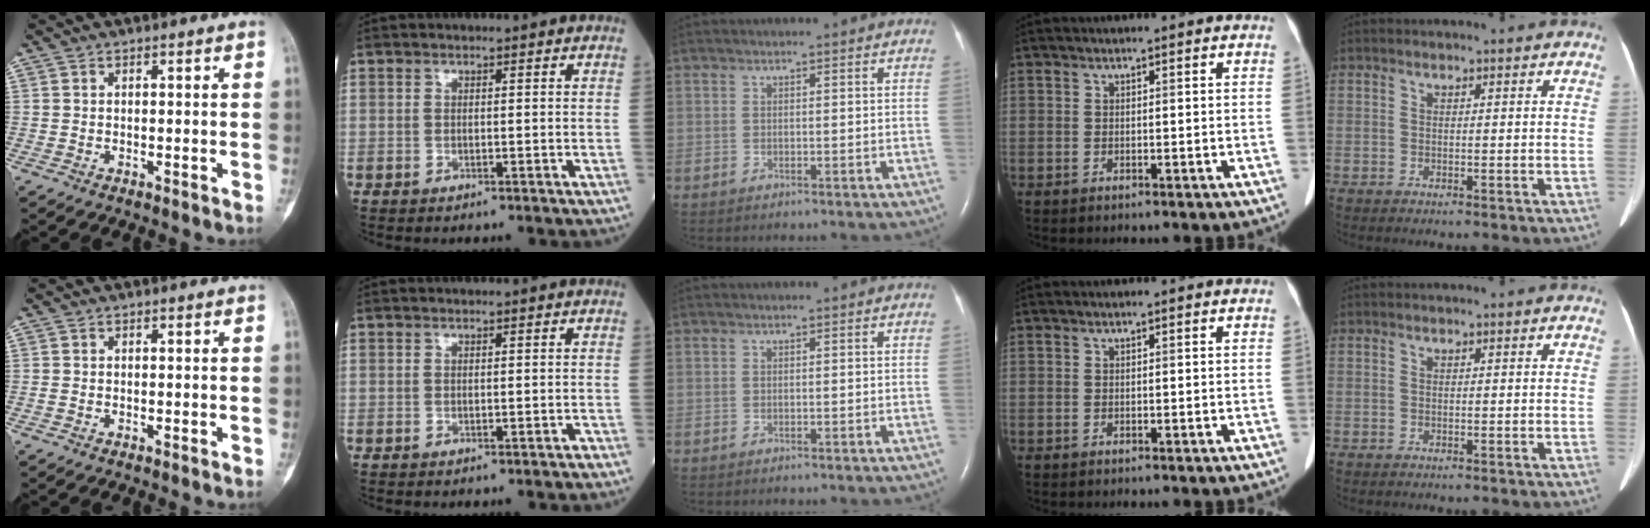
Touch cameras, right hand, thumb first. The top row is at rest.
{}